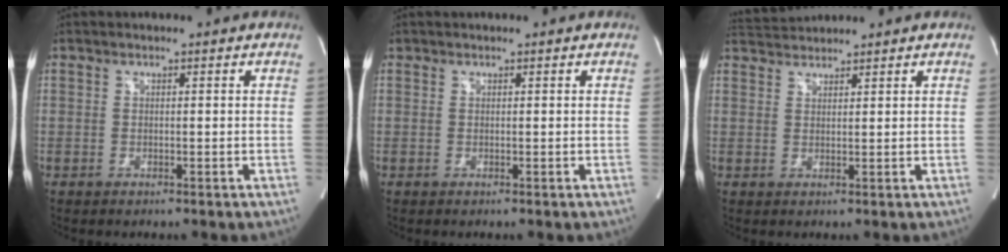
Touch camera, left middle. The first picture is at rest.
{"total": 0.0}
{"total": 3.3, "force": [3.3, -0.1, -0.2], "torque": [-0.007, 0.019, 0.067]}